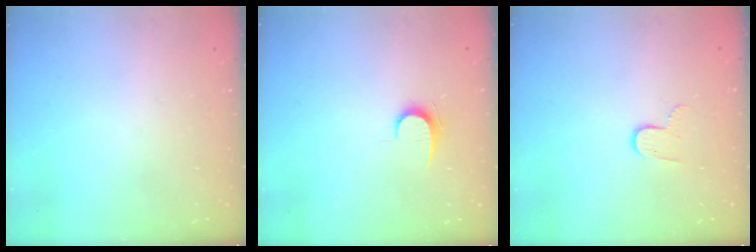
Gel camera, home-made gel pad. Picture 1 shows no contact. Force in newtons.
{"total": 6.2, "press": 6.2, "slide": 0.7}
{"total": 5.6, "press": 5.6, "slide": 0.4}